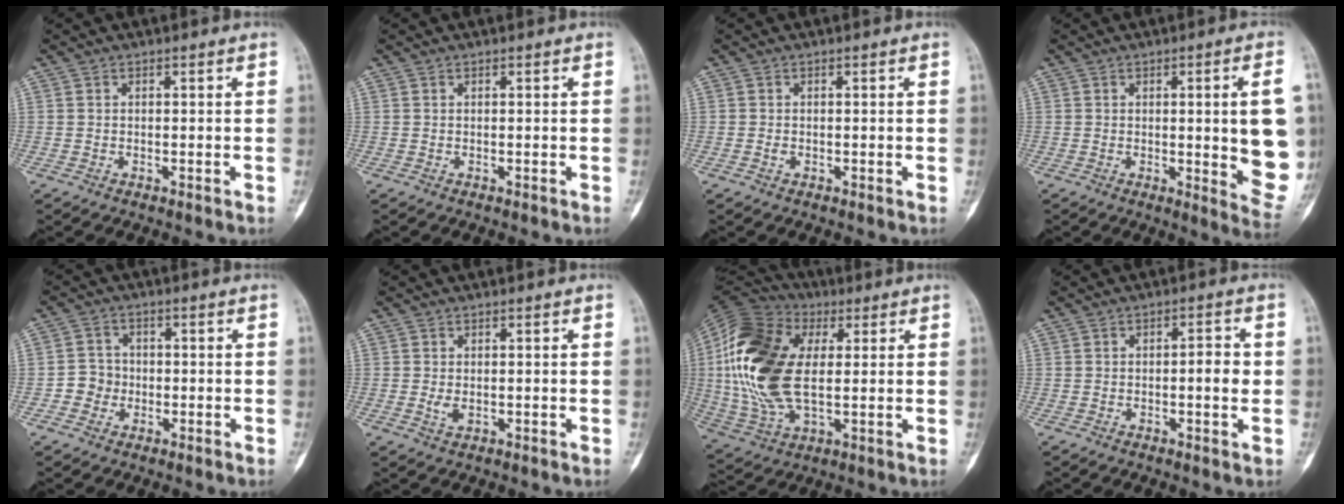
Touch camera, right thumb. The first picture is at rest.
{"total": 0.0}
{"total": 0.7, "force": [-0.2, 0.6, 0.5], "torque": [-0.008, 0.000, -0.006]}
{"total": 14.5, "force": [0.6, 3.0, 14.2], "torque": [-0.155, -0.017, 0.012]}
{"total": 4.0, "force": [-1.1, 3.8, 0.9], "torque": [0.008, 0.013, -0.029]}
{"total": 1.9, "force": [-0.1, 1.2, 1.4], "torque": [-0.029, -0.004, -0.002]}
{"total": 22.5, "force": [3.3, 12.8, 18.2], "torque": [-0.380, 0.000, 0.054]}
{"total": 4.7, "force": [-0.4, 1.6, 4.4], "torque": [-0.058, 0.002, -0.007]}